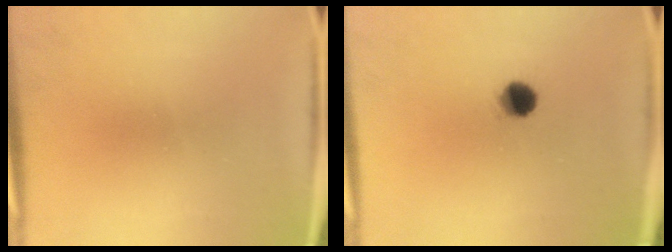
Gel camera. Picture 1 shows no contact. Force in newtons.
{"total": 4.8}